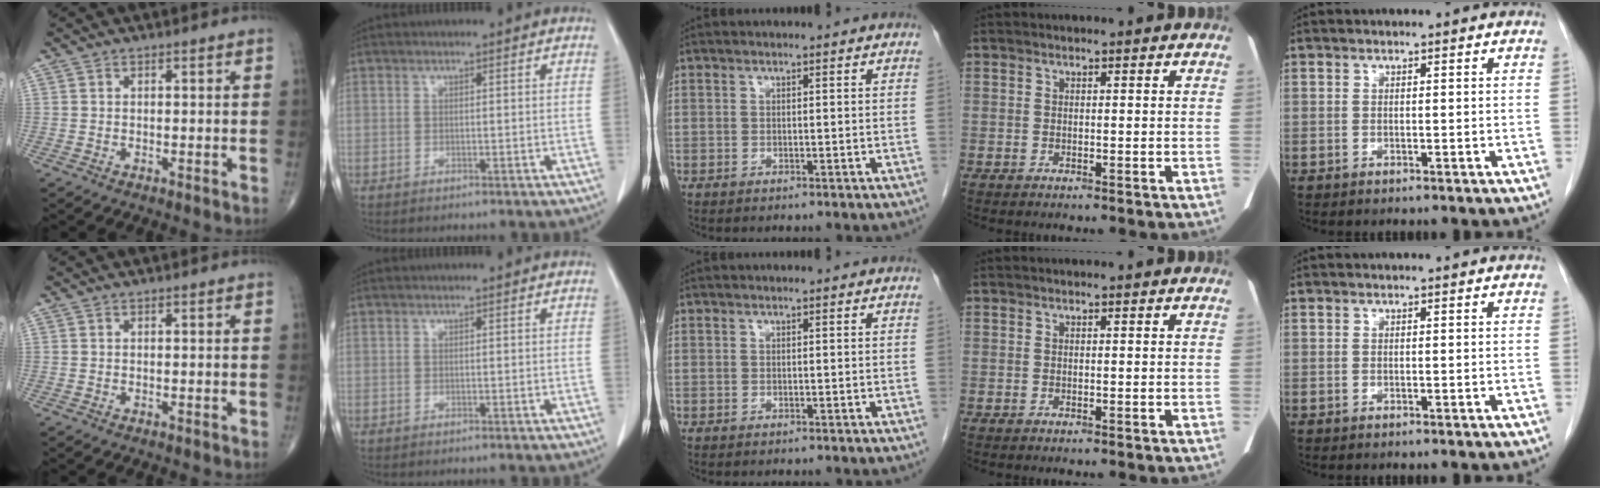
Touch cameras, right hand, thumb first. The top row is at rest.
{}